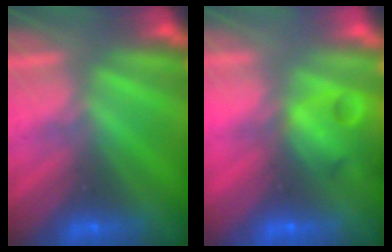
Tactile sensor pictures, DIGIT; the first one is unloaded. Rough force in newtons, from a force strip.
{"total": 7.4}